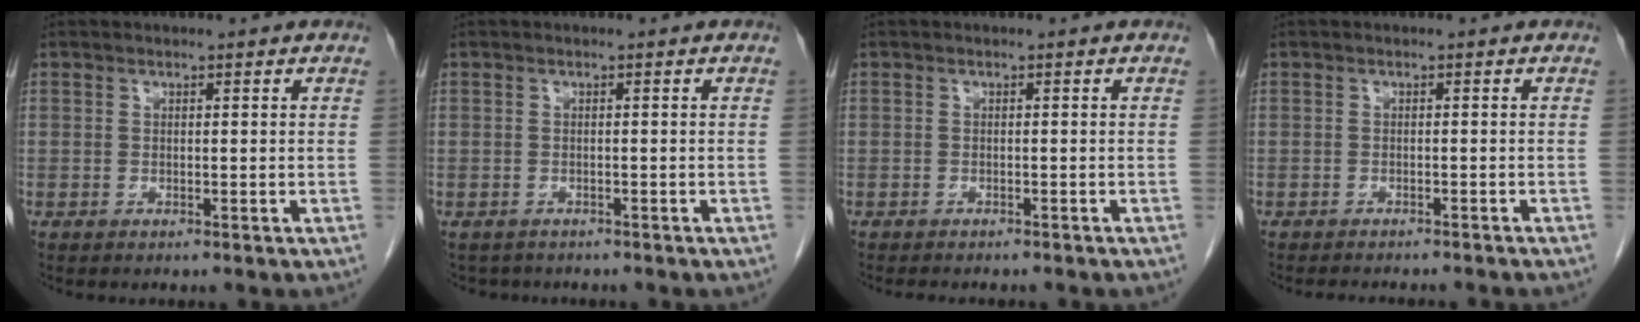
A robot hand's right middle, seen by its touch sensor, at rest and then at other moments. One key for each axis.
{"total": 2.7, "fx": -2.3, "fy": 1.4, "fz": 0.2, "tx": -0.010, "ty": -0.001, "tz": -0.031}
{"total": 4.8, "fx": -4.1, "fy": 1.2, "fz": 2.1, "tx": -0.026, "ty": -0.006, "tz": -0.046}
{"total": 7.2, "fx": -6.5, "fy": 1.2, "fz": 2.8, "tx": -0.029, "ty": -0.004, "tz": -0.075}